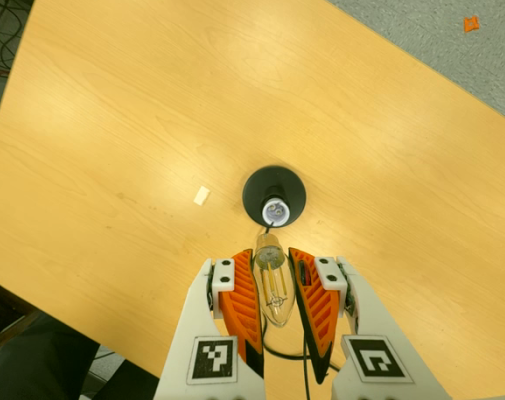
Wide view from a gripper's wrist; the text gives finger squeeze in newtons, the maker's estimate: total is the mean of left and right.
{"total": 20.5, "left": 22.1, "right": 19.0}